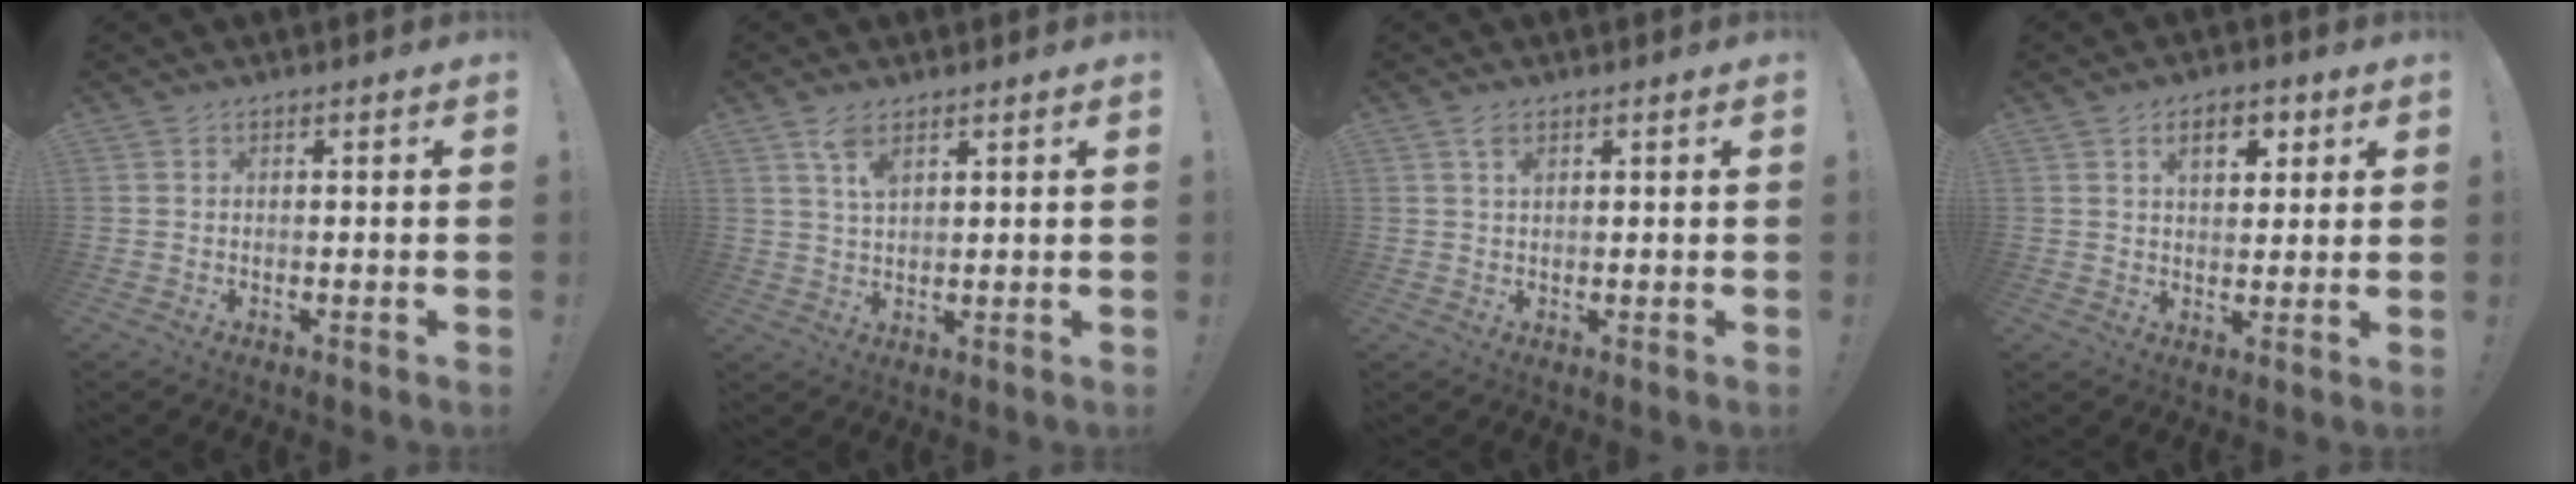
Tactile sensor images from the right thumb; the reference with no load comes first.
{"total": 5.0, "force": [3.1, 2.2, 3.3], "torque": [-0.049, -0.016, 0.052]}
{"total": 2.1, "force": [1.2, 1.0, 1.3], "torque": [-0.013, -0.006, 0.019]}
{"total": 7.2, "force": [3.3, 4.1, 4.9], "torque": [-0.066, -0.002, 0.055]}